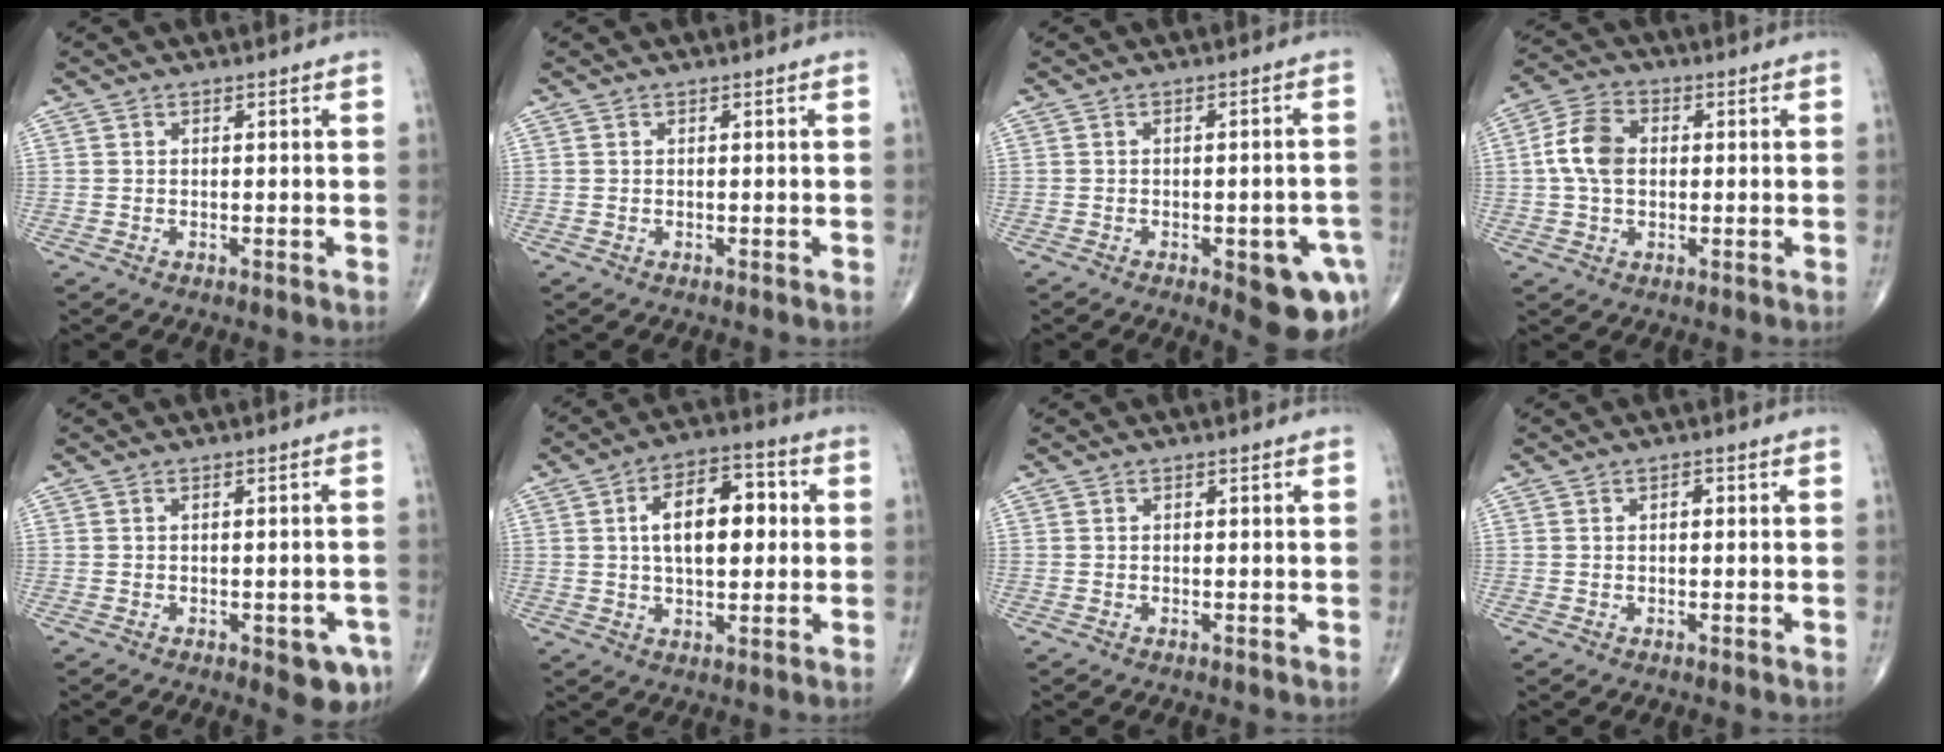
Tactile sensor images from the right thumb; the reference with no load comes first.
{"total": 0.0}
{"total": 11.0, "force": [-4.4, 4.1, 9.2], "torque": [-0.088, 0.014, -0.044]}
{"total": 8.2, "force": [0.5, 5.6, 5.9], "torque": [-0.114, 0.018, 0.002]}
{"total": 5.8, "force": [-2.5, 2.4, 4.7], "torque": [-0.036, 0.005, -0.025]}
{"total": 12.7, "force": [1.7, 6.7, 10.7], "torque": [-0.151, 0.019, 0.023]}
{"total": 0.0}
{"total": 1.1, "force": [0.1, 0.7, 0.9], "torque": [-0.013, 0.005, 0.001]}